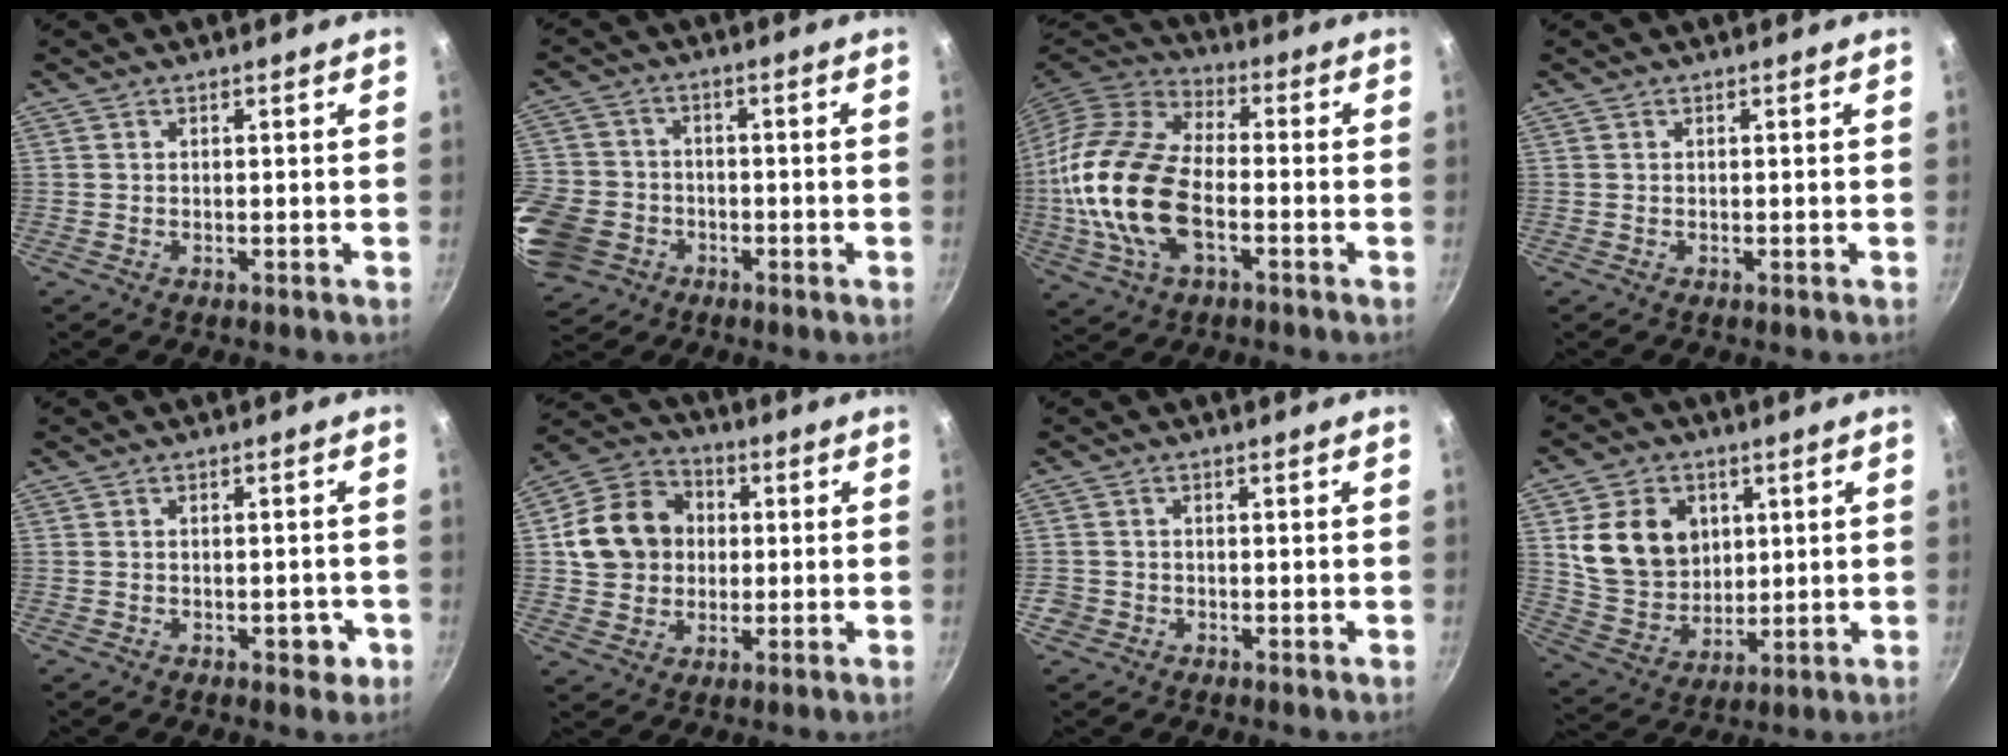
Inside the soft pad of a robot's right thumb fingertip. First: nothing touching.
{"total": 18.3, "force": [-6.1, 15.0, 8.4], "torque": [-0.207, 0.034, -0.117]}
{"total": 20.5, "force": [-3.5, 11.5, 16.6], "torque": [-0.325, 0.028, -0.076]}
{"total": 0.0}
{"total": 3.5, "force": [-1.4, 2.0, 2.4], "torque": [-0.011, 0.014, -0.011]}
{"total": 13.6, "force": [1.3, 11.6, 6.9], "torque": [-0.093, 0.021, 0.014]}
{"total": 1.8, "force": [-0.8, 1.6, 0.5], "torque": [-0.009, 0.002, -0.015]}
{"total": 14.6, "force": [3.6, 11.7, 8.0], "torque": [-0.118, -0.015, 0.075]}